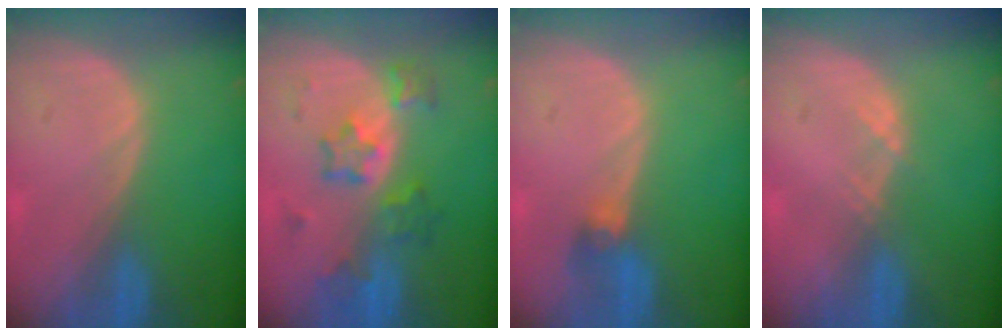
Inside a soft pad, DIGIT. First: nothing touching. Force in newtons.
{"total": 6.2, "press": 6.2, "slide": 0.4}
{"total": 2.8, "press": 2.6, "slide": 1.0}
{"total": 1.3, "press": 1.1, "slide": 0.7}